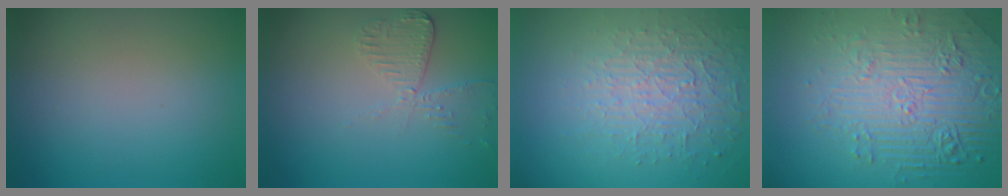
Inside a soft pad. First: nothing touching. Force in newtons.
{"total": 2.5, "press": 2.3, "slide": 1.0}
{"total": 3.7, "press": 3.2, "slide": 1.7}
{"total": 8.1, "press": 5.7, "slide": 5.7}